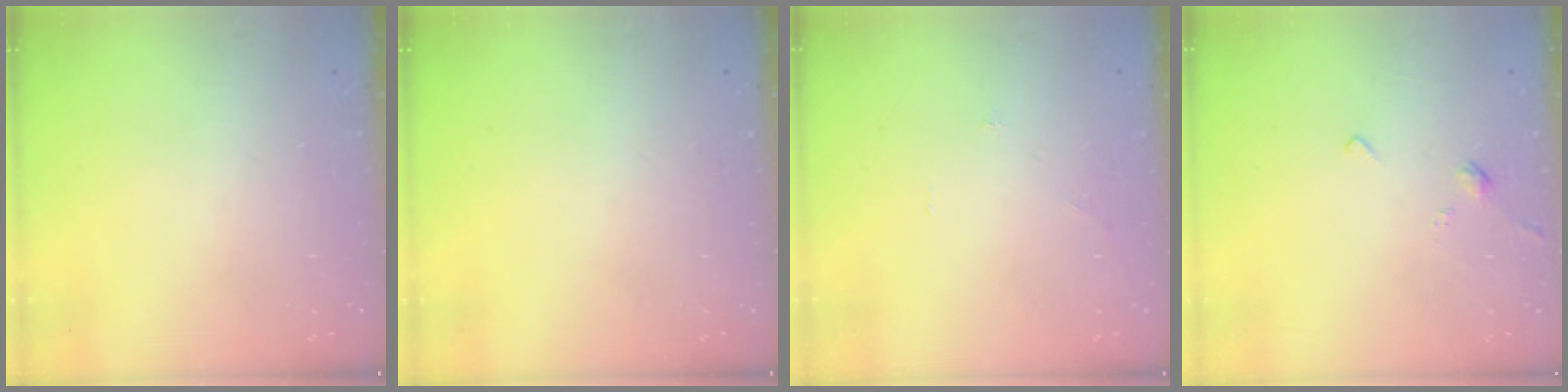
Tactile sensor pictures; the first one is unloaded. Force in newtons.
{"total": 0.0}
{"total": 0.0}
{"total": 2.4, "press": 2.4, "slide": 0.5}